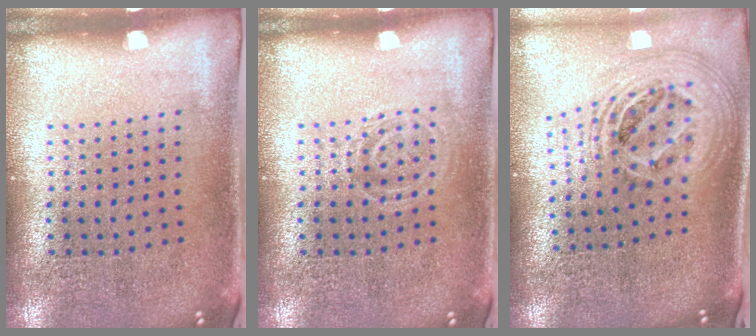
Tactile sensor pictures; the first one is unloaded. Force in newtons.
{"total": 1.2, "press": 1.2, "slide": 0.3}
{"total": 2.5, "press": 1.8, "slide": 1.7}